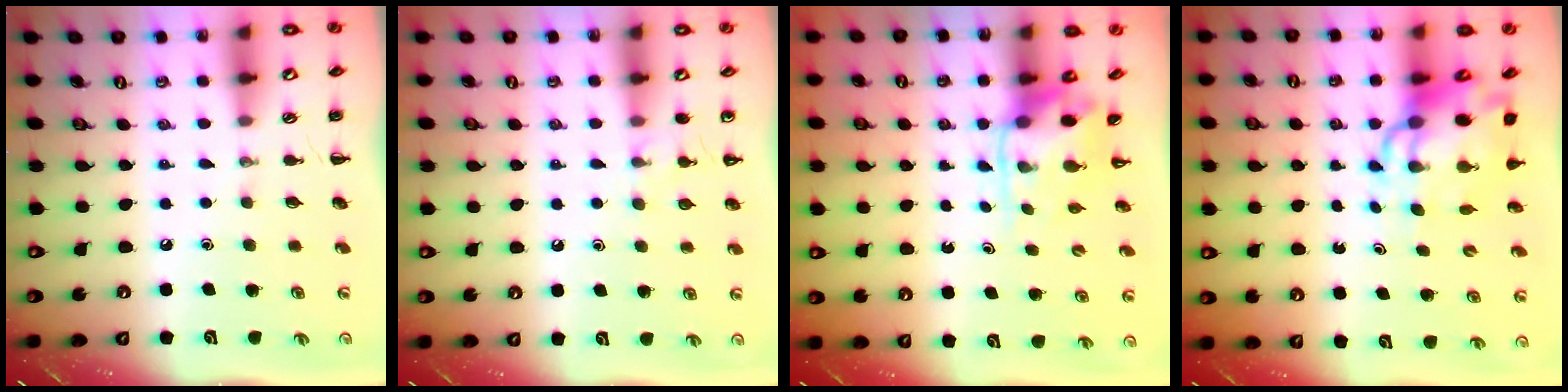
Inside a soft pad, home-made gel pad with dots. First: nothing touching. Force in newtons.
{"total": 6.0, "press": 5.7, "slide": 1.8}
{"total": 3.8, "press": 3.7, "slide": 0.7}
{"total": 11.3, "press": 10.9, "slide": 3.1}